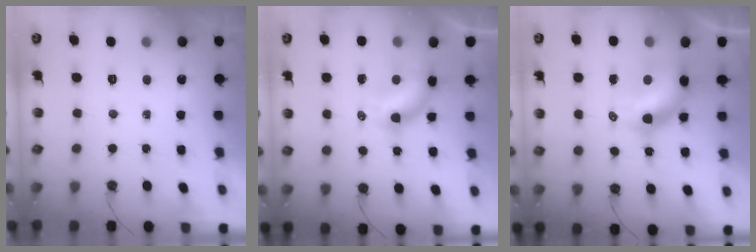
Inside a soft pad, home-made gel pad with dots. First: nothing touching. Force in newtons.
{"total": 5.9, "press": 5.9, "slide": 0.5}
{"total": 9.0, "press": 9.0, "slide": 0.5}